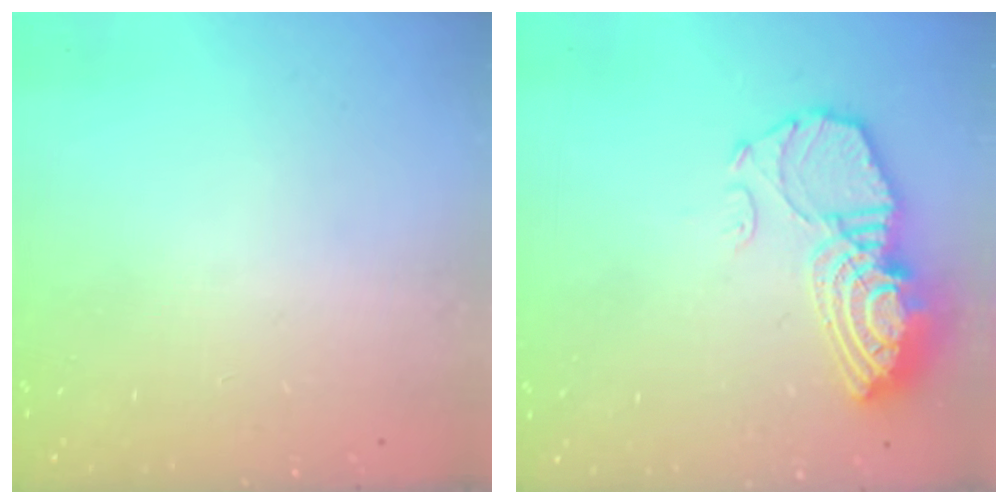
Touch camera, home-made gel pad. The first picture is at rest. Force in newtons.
{"total": 14.3, "press": 14.2, "slide": 1.4}